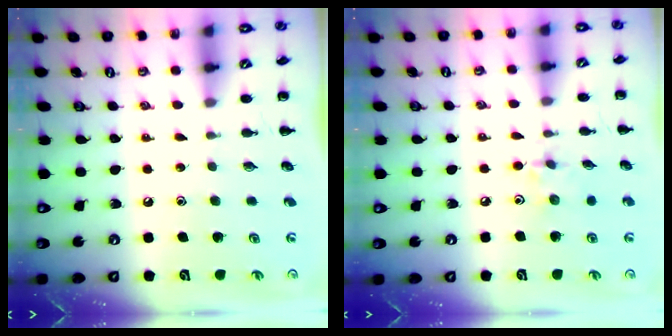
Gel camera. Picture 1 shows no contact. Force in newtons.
{"total": 2.9, "press": 2.9, "slide": 0.5}